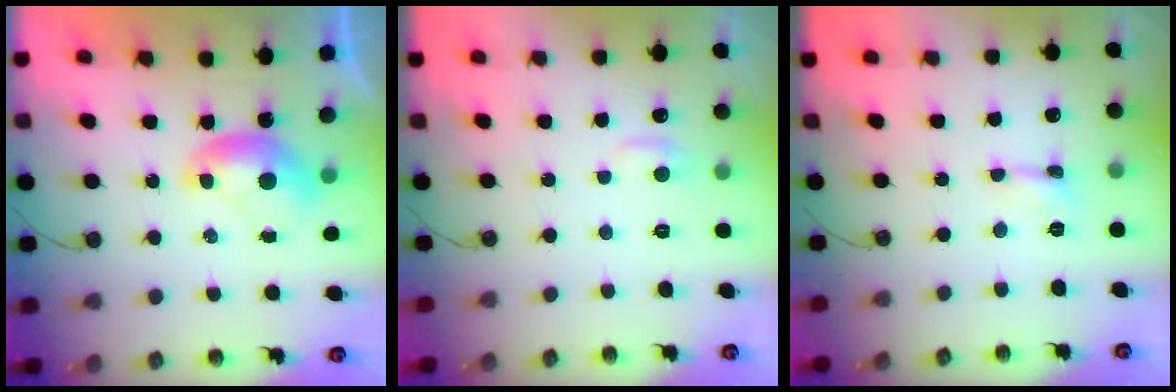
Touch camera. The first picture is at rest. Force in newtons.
{"total": 0.9, "press": 0.6, "slide": 0.7}
{"total": 1.0, "press": 1.0, "slide": 0.2}